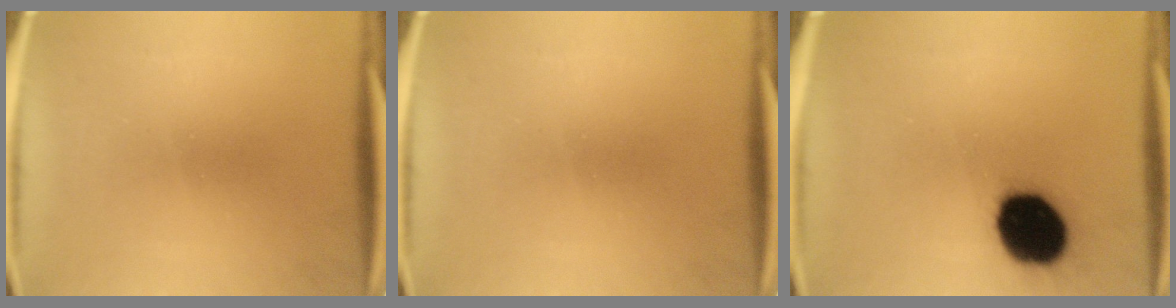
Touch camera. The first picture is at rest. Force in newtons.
{"total": 0.0}
{"total": 18.9}